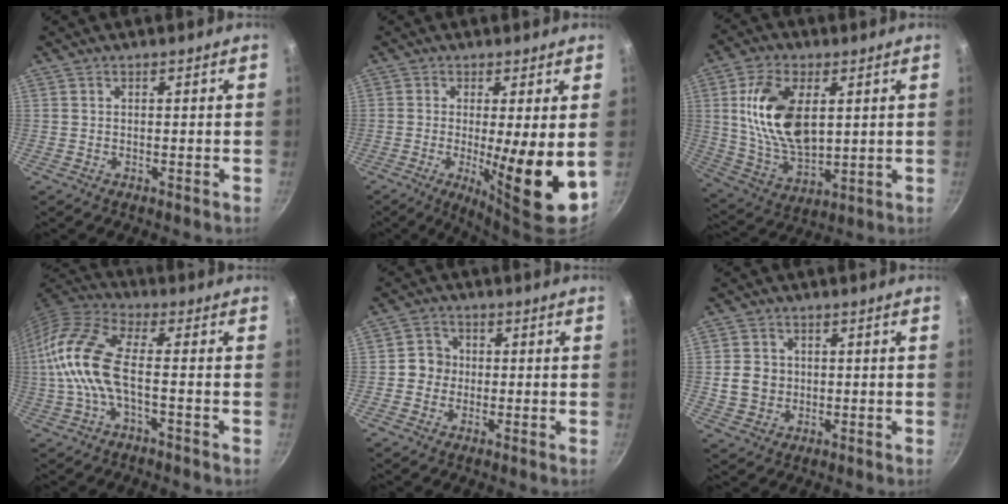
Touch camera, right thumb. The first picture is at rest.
{"total": 11.8, "force": [-1.0, 1.7, 11.6], "torque": [-0.179, -0.019, -0.011]}
{"total": 16.5, "force": [3.6, 9.4, 13.1], "torque": [-0.228, -0.017, 0.076]}
{"total": 13.3, "force": [-1.7, 5.6, 11.9], "torque": [-0.261, 0.028, -0.051]}
{"total": 4.5, "force": [-0.3, 4.3, 1.4], "torque": [0.006, 0.012, -0.015]}
{"total": 5.9, "force": [0.1, 5.3, 2.7], "torque": [-0.031, 0.006, 0.004]}